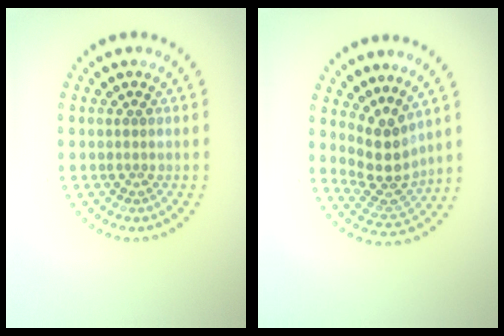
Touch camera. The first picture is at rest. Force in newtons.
{"total": 3.7, "press": 2.7, "slide": 2.5}